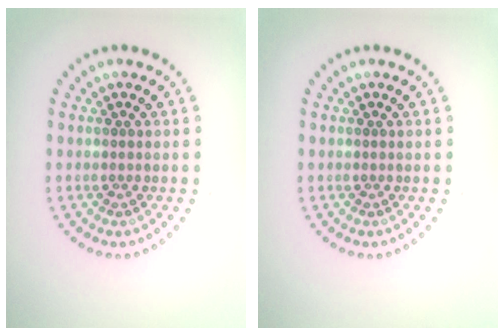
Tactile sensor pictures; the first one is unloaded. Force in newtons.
{"total": 0.0}